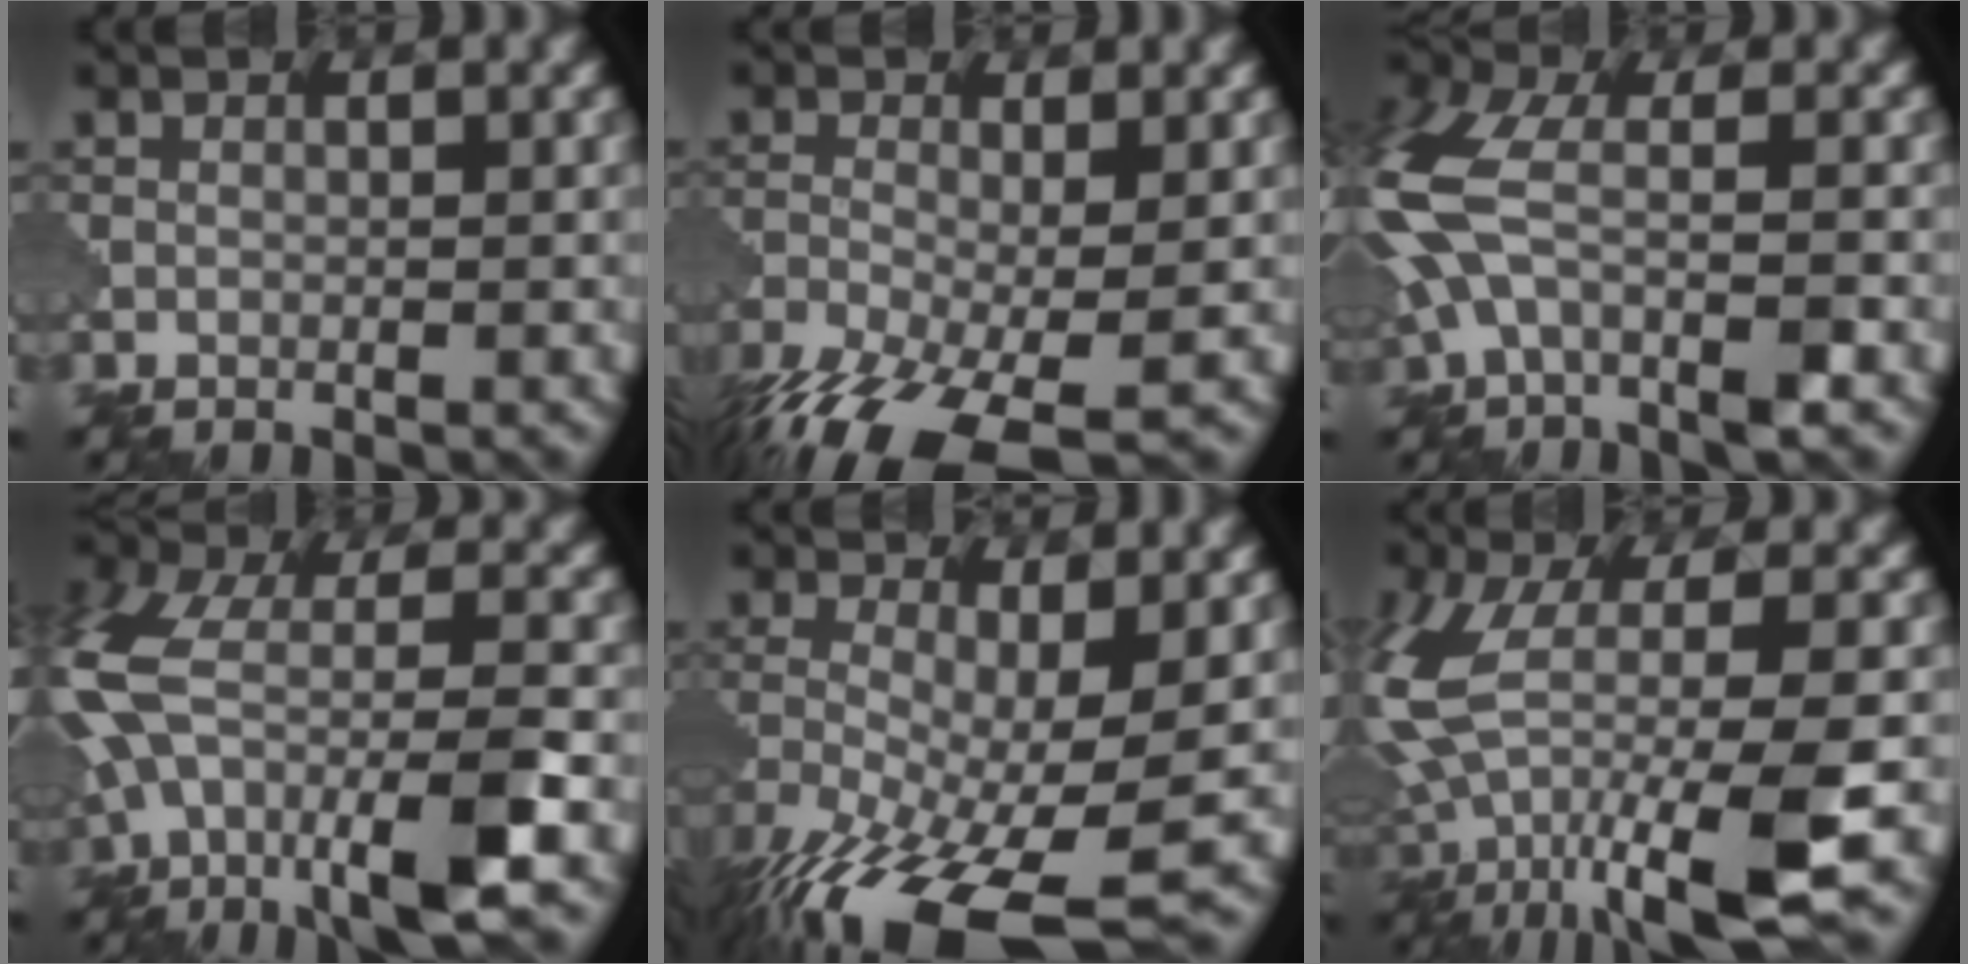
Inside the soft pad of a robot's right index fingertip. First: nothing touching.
{"total": 10.2, "force": [-5.9, 3.8, 7.4], "torque": [-0.158, -0.029, -0.105]}
{"total": 7.3, "force": [-1.1, 3.2, 6.5], "torque": [-0.167, 0.011, -0.036]}
{"total": 10.5, "force": [-3.0, 3.9, 9.3], "torque": [-0.195, 0.002, -0.054]}
{"total": 14.0, "force": [-5.8, 5.4, 11.5], "torque": [-0.235, -0.020, -0.078]}
{"total": 11.2, "force": [-3.0, 3.2, 10.3], "torque": [-0.215, -0.011, -0.049]}